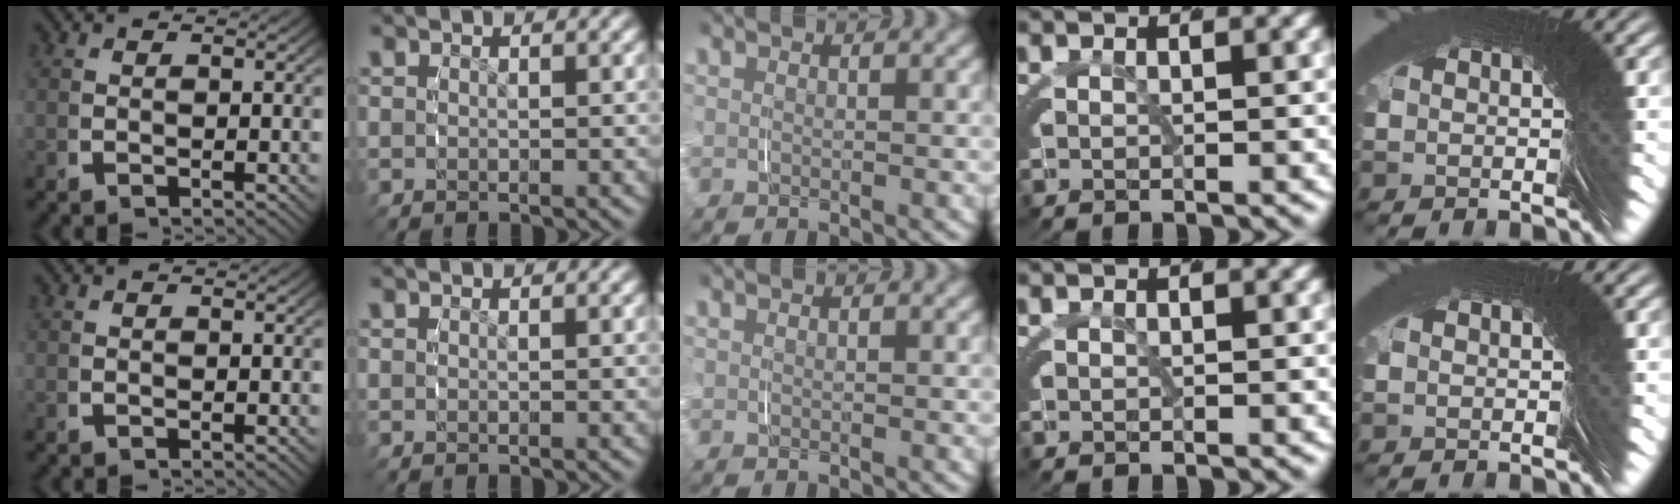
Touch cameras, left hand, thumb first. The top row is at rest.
{}